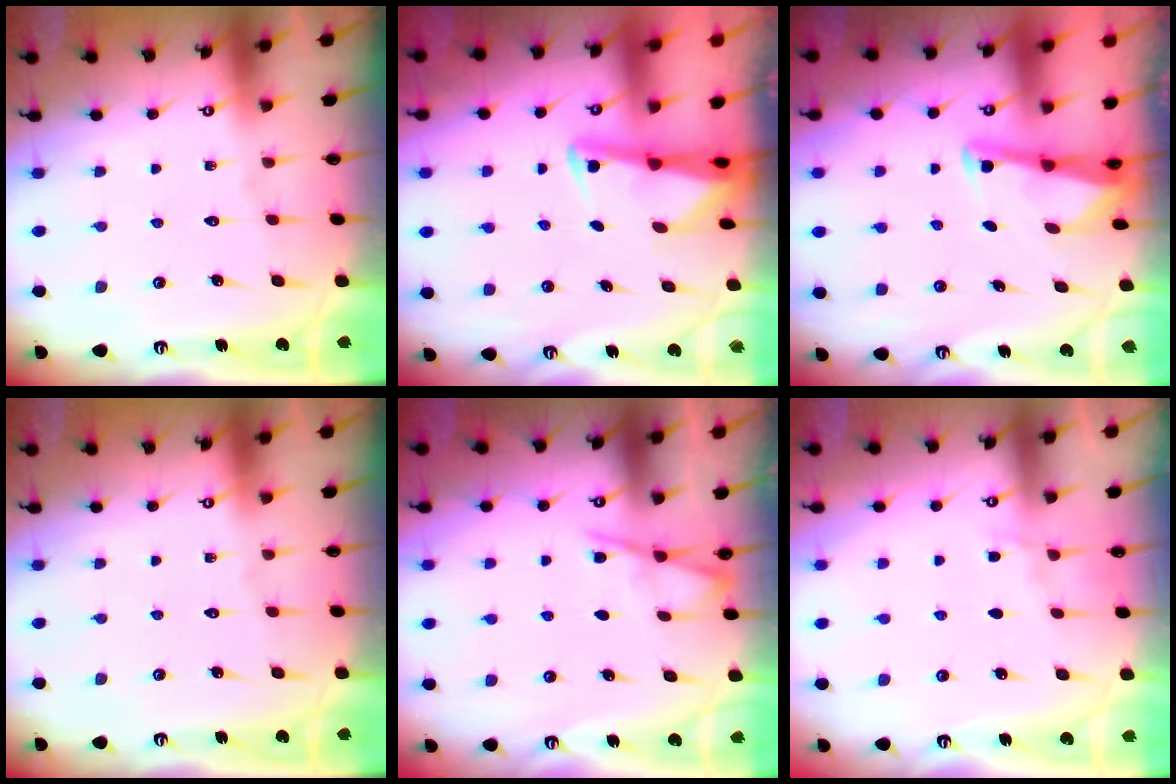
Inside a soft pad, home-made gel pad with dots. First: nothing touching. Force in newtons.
{"total": 2.3, "press": 2.2, "slide": 0.3}
{"total": 2.9, "press": 2.9, "slide": 0.2}
{"total": 0.0}
{"total": 3.8, "press": 3.7, "slide": 0.7}
{"total": 3.0, "press": 3.0, "slide": 0.4}